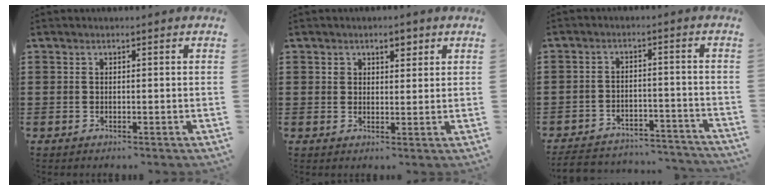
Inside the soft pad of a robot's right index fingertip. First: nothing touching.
{"total": 2.5, "force": [1.4, 1.6, 1.2], "torque": [-0.015, 0.001, 0.021]}
{"total": 4.9, "force": [-4.7, 0.9, 0.8], "torque": [-0.018, 0.006, -0.096]}